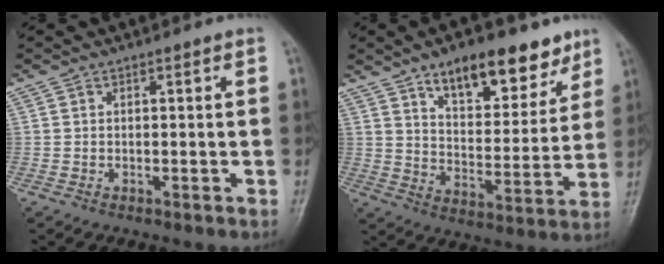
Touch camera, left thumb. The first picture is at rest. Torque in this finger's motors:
{"motor_torque": [0.66, 0.50, 0.52, -1.04, 0.16]}